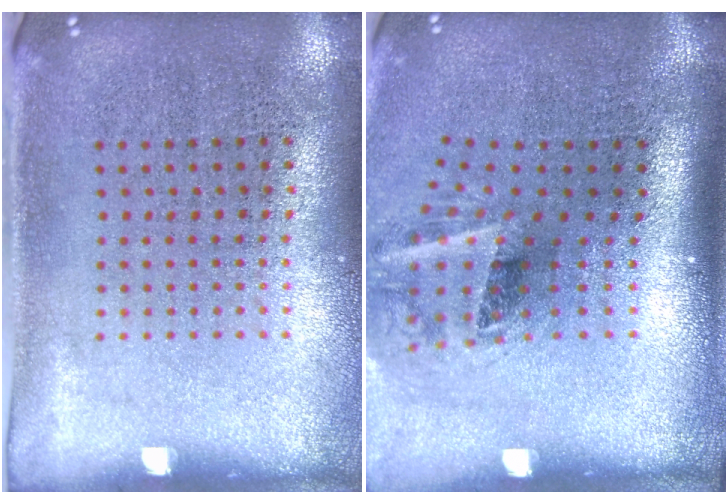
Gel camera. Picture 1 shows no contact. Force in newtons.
{"total": 2.0, "press": 1.2, "slide": 1.6}